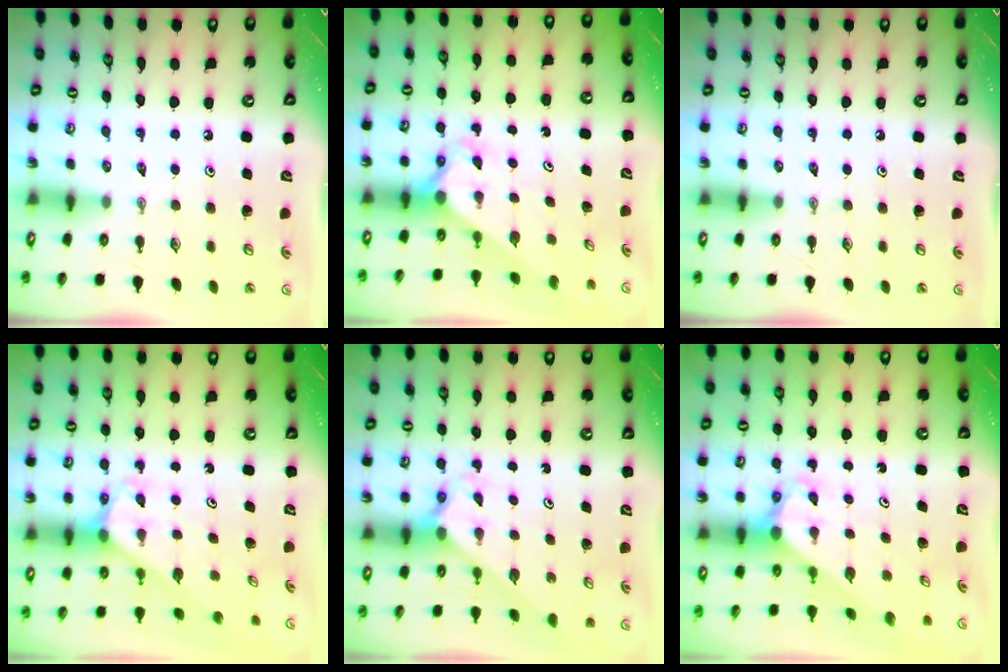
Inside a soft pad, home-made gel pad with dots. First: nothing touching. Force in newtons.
{"total": 2.7, "press": 2.7, "slide": 0.2}
{"total": 0.0}
{"total": 2.4, "press": 2.4, "slide": 0.2}
{"total": 2.1, "press": 2.1, "slide": 0.1}
{"total": 3.0, "press": 3.0, "slide": 0.2}